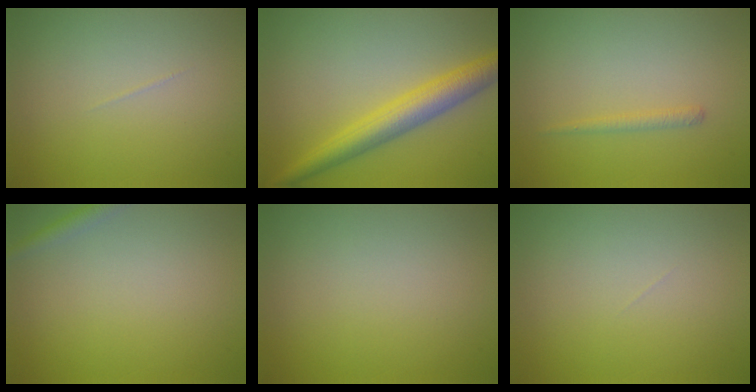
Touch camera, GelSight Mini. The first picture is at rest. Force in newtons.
{"total": 4.9, "press": 4.9, "slide": 0.1}
{"total": 0.9, "press": 0.9, "slide": 0.1}
{"total": 1.4, "press": 1.4, "slide": 0.1}
{"total": 0.0}
{"total": 0.0}